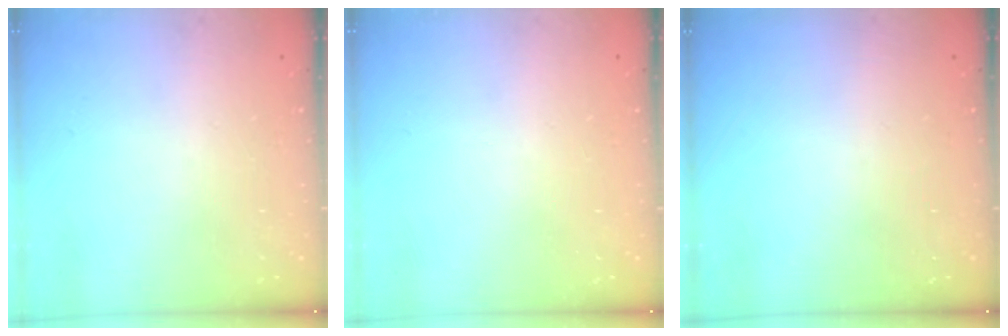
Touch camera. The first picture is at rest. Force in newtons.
{"total": 0.0}
{"total": 0.0}